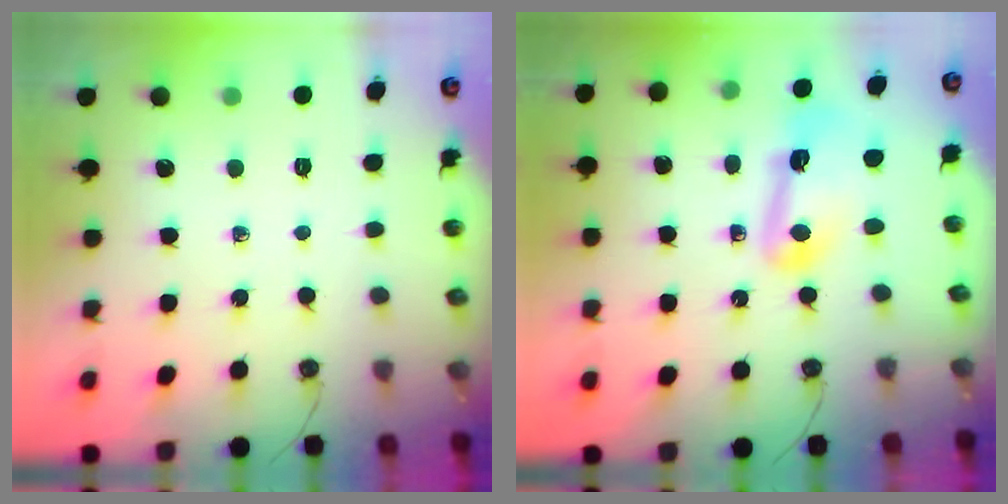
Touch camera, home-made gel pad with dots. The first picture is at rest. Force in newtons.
{"total": 12.7, "press": 12.6, "slide": 1.5}